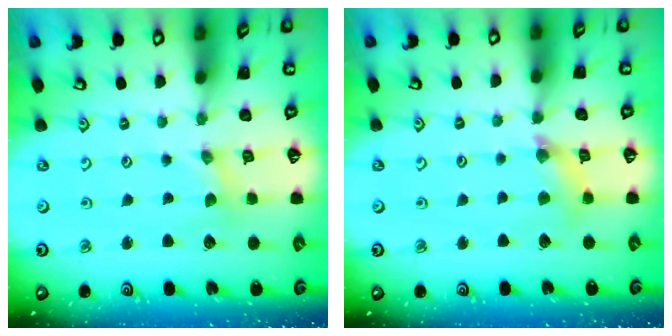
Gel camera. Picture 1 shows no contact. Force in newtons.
{"total": 6.7, "press": 6.7, "slide": 0.6}